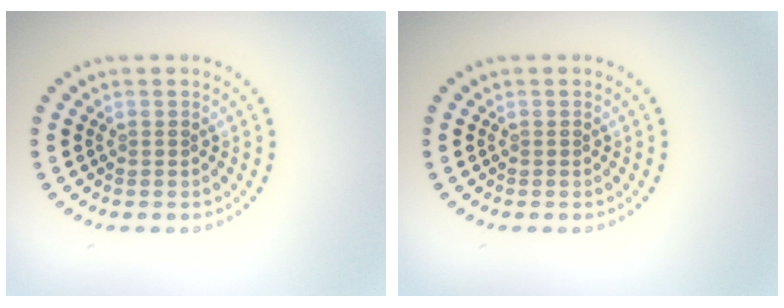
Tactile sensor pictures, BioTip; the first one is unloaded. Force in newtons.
{"total": 0.0}